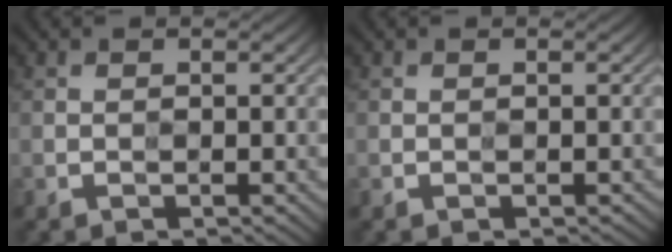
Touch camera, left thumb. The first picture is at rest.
{"total": 0.0}